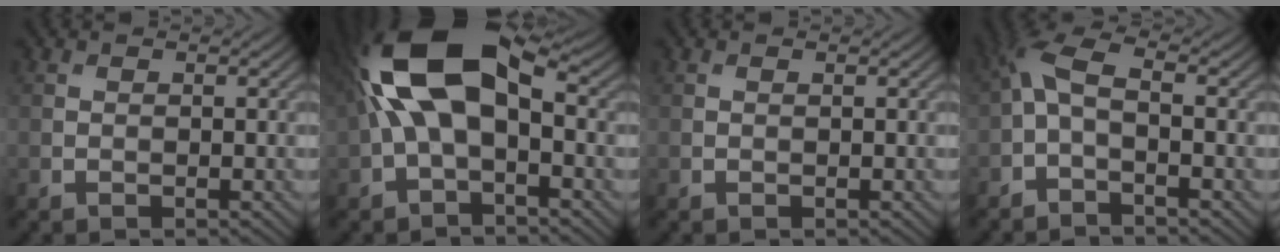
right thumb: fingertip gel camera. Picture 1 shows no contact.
{"total": 13.9, "force": [1.4, 7.3, 11.7], "torque": [-0.241, 0.024, 0.012]}
{"total": 0.0}
{"total": 4.8, "force": [-1.0, 2.0, 4.2], "torque": [-0.099, 0.014, -0.030]}